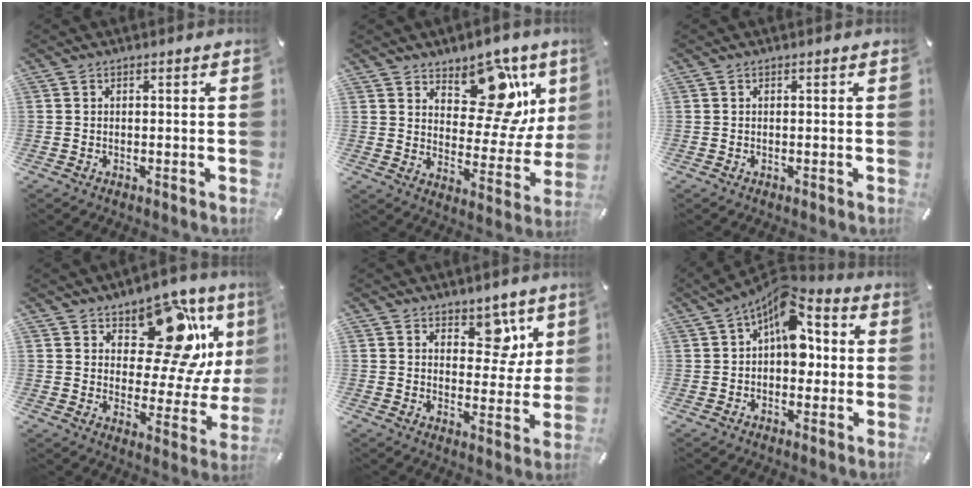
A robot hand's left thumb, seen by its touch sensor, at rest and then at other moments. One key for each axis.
{"total": 17.2, "fx": 10.5, "fy": 10.1, "fz": 9.1, "tx": -0.097, "ty": -0.082, "tz": 0.181}
{"total": 0.0}
{"total": 17.8, "fx": 10.3, "fy": 9.8, "fz": 10.7, "tx": -0.137, "ty": -0.076, "tz": 0.173}
{"total": 8.8, "fx": 5.1, "fy": 5.9, "fz": 4.1, "tx": -0.030, "ty": -0.035, "tz": 0.084}
{"total": 12.5, "fx": 3.4, "fy": 7.6, "fz": 9.2, "tx": -0.126, "ty": -0.024, "tz": 0.061}